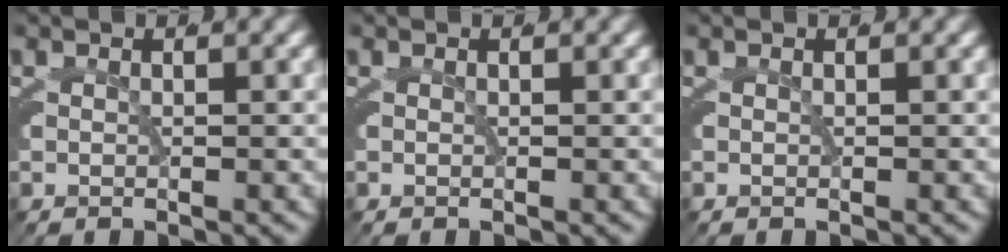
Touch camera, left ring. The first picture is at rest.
{"total": 0.0}
{"total": 0.0}